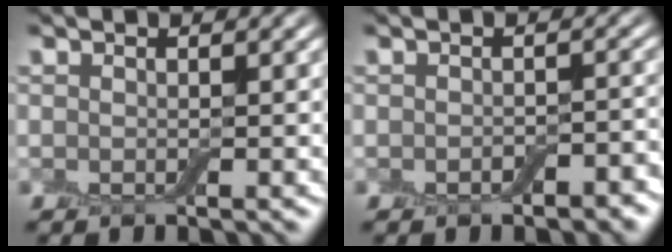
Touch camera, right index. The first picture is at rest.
{"total": 2.1, "force": [-1.0, 1.1, 1.5], "torque": [-0.024, -0.001, -0.012]}